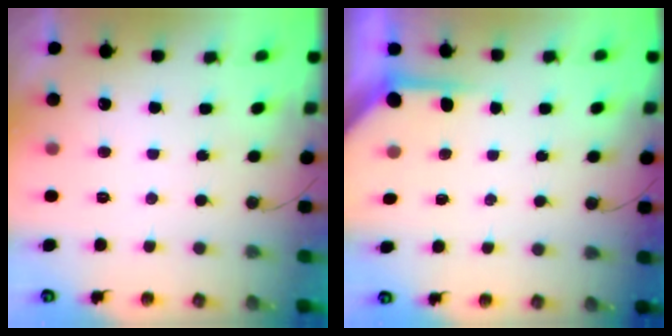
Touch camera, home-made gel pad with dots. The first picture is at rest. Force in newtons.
{"total": 3.8, "press": 3.8, "slide": 0.2}